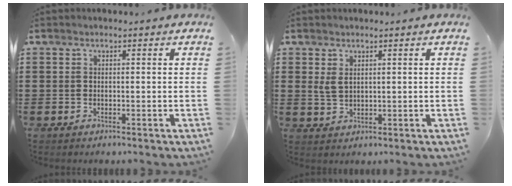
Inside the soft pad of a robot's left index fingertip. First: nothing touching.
{"total": 2.3, "force": [0.9, 1.4, 1.7], "torque": [-0.044, 0.003, 0.014]}